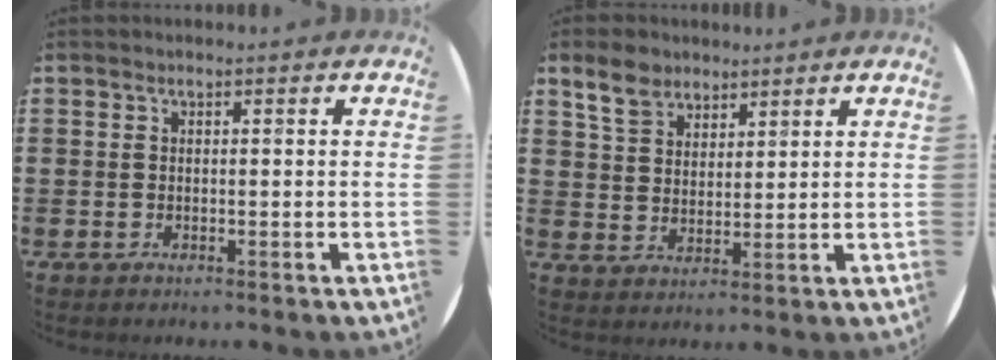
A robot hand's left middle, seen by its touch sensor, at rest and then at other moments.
{"total": 5.2, "force": [4.0, 3.0, 1.3], "torque": [-0.033, 0.004, 0.076]}